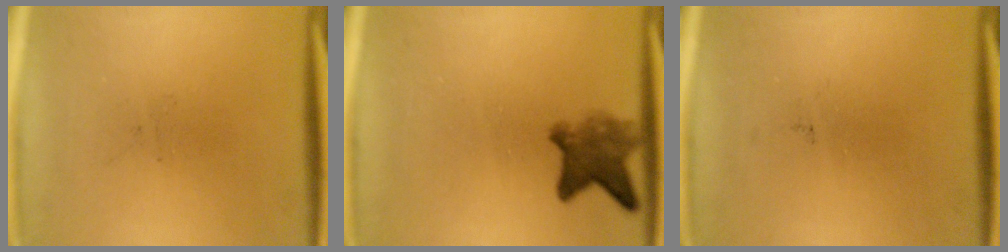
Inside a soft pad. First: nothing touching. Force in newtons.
{"total": 5.2}
{"total": 0.0}